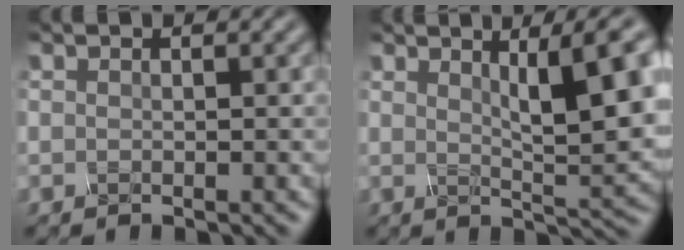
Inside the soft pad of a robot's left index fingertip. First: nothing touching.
{"total": 9.0, "force": [3.1, 2.2, 8.2], "torque": [-0.102, 0.006, 0.054]}